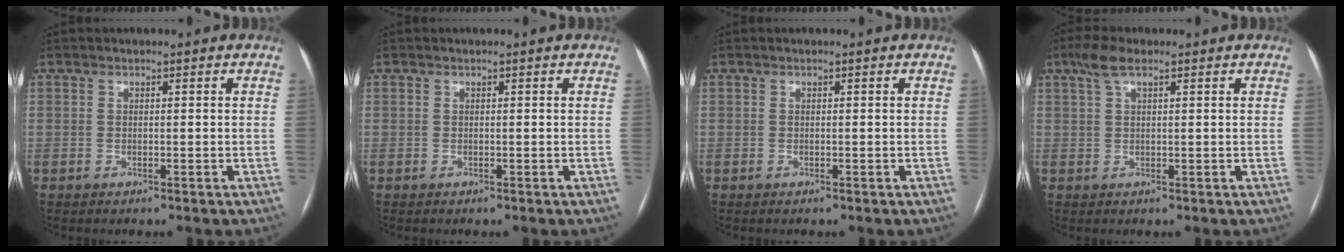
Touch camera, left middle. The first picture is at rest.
{"total": 0.0}
{"total": 0.0}
{"total": 3.8, "force": [2.3, 1.1, 2.8], "torque": [-0.065, 0.020, 0.048]}